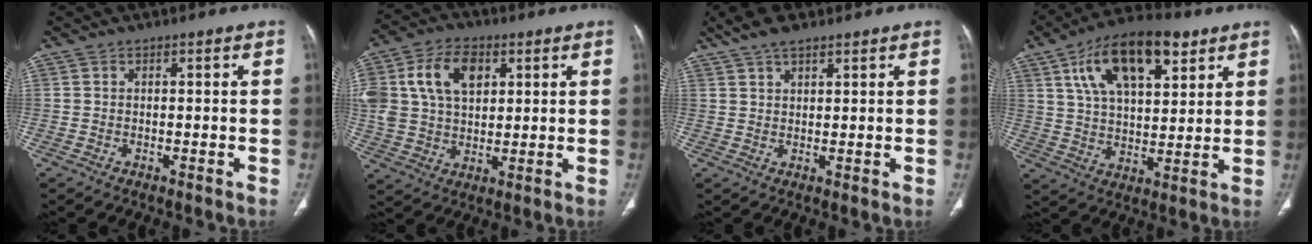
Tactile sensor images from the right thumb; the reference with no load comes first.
{"total": 15.8, "force": [5.0, 10.6, 10.6], "torque": [-0.210, 0.004, 0.094]}
{"total": 6.2, "force": [4.3, 2.4, 3.7], "torque": [-0.066, 0.002, 0.080]}
{"total": 18.1, "force": [8.7, 8.6, 13.3], "torque": [-0.194, -0.015, 0.149]}